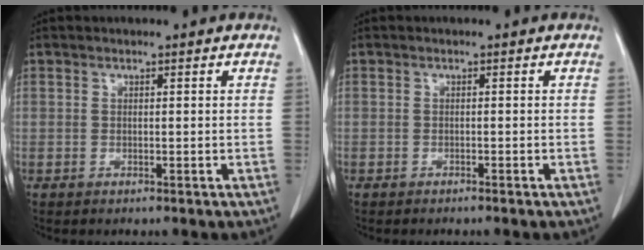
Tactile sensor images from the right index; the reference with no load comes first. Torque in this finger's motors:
{"motor_torque": [-1.07, -0.31, -0.30, -0.05]}